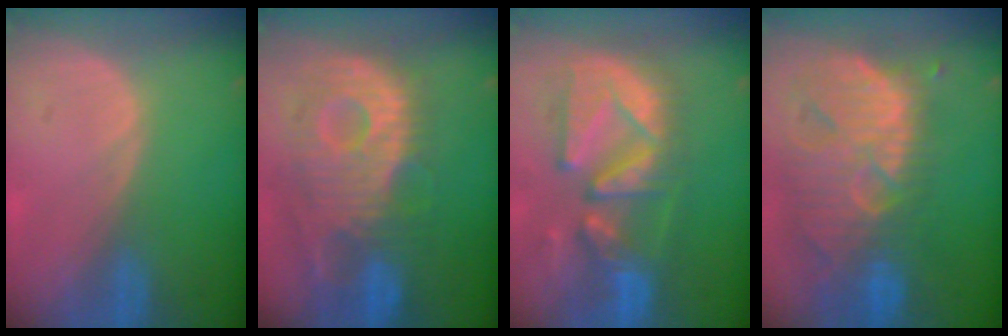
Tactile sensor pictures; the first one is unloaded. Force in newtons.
{"total": 11.8, "press": 10.6, "slide": 5.3}
{"total": 12.1, "press": 10.9, "slide": 5.2}
{"total": 13.6, "press": 11.6, "slide": 7.2}